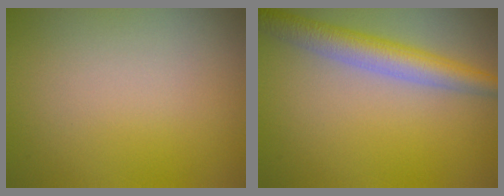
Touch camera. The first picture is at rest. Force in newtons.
{"total": 4.5, "press": 4.5, "slide": 0.2}